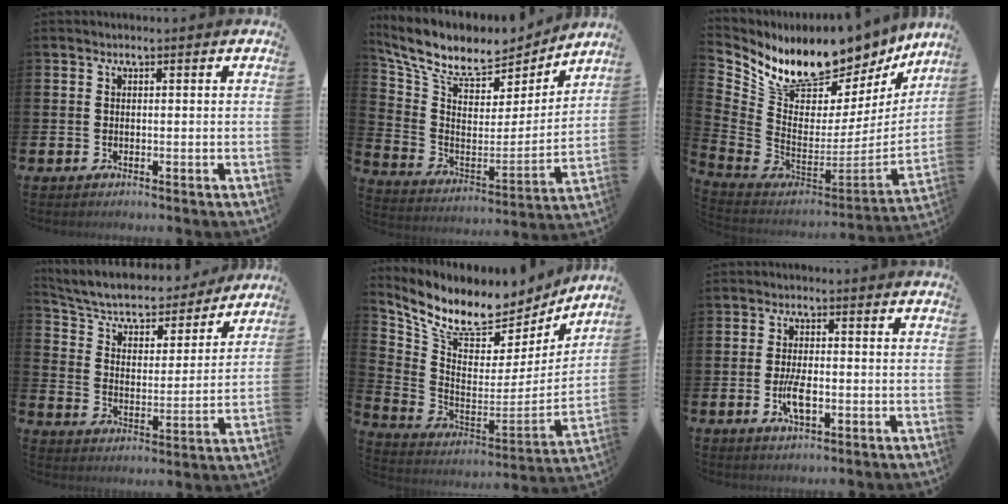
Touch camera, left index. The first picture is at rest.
{"total": 10.3, "force": [8.7, 3.8, 3.9], "torque": [-0.120, -0.056, 0.151]}
{"total": 10.1, "force": [8.9, 4.3, 2.2], "torque": [-0.082, -0.080, 0.157]}
{"total": 6.8, "force": [6.1, 2.3, 1.9], "torque": [-0.075, -0.041, 0.102]}
{"total": 9.6, "force": [7.8, 4.2, 3.7], "torque": [-0.106, -0.058, 0.136]}
{"total": 4.1, "force": [-1.0, 1.6, 3.6], "torque": [-0.062, -0.004, -0.021]}